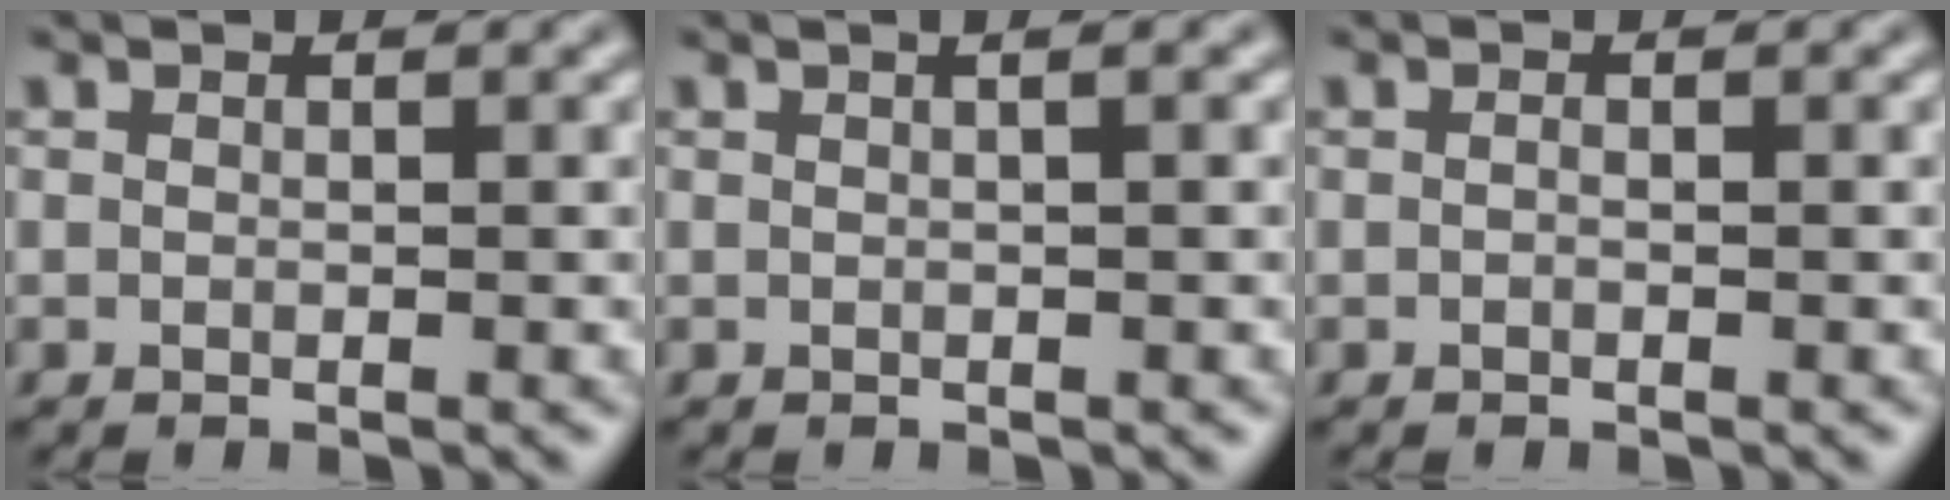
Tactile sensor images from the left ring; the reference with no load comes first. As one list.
[{"total": 2.0, "force": [0.7, 0.8, 1.7], "torque": [-0.015, 0.004, -0.006]}, {"total": 0.0}]